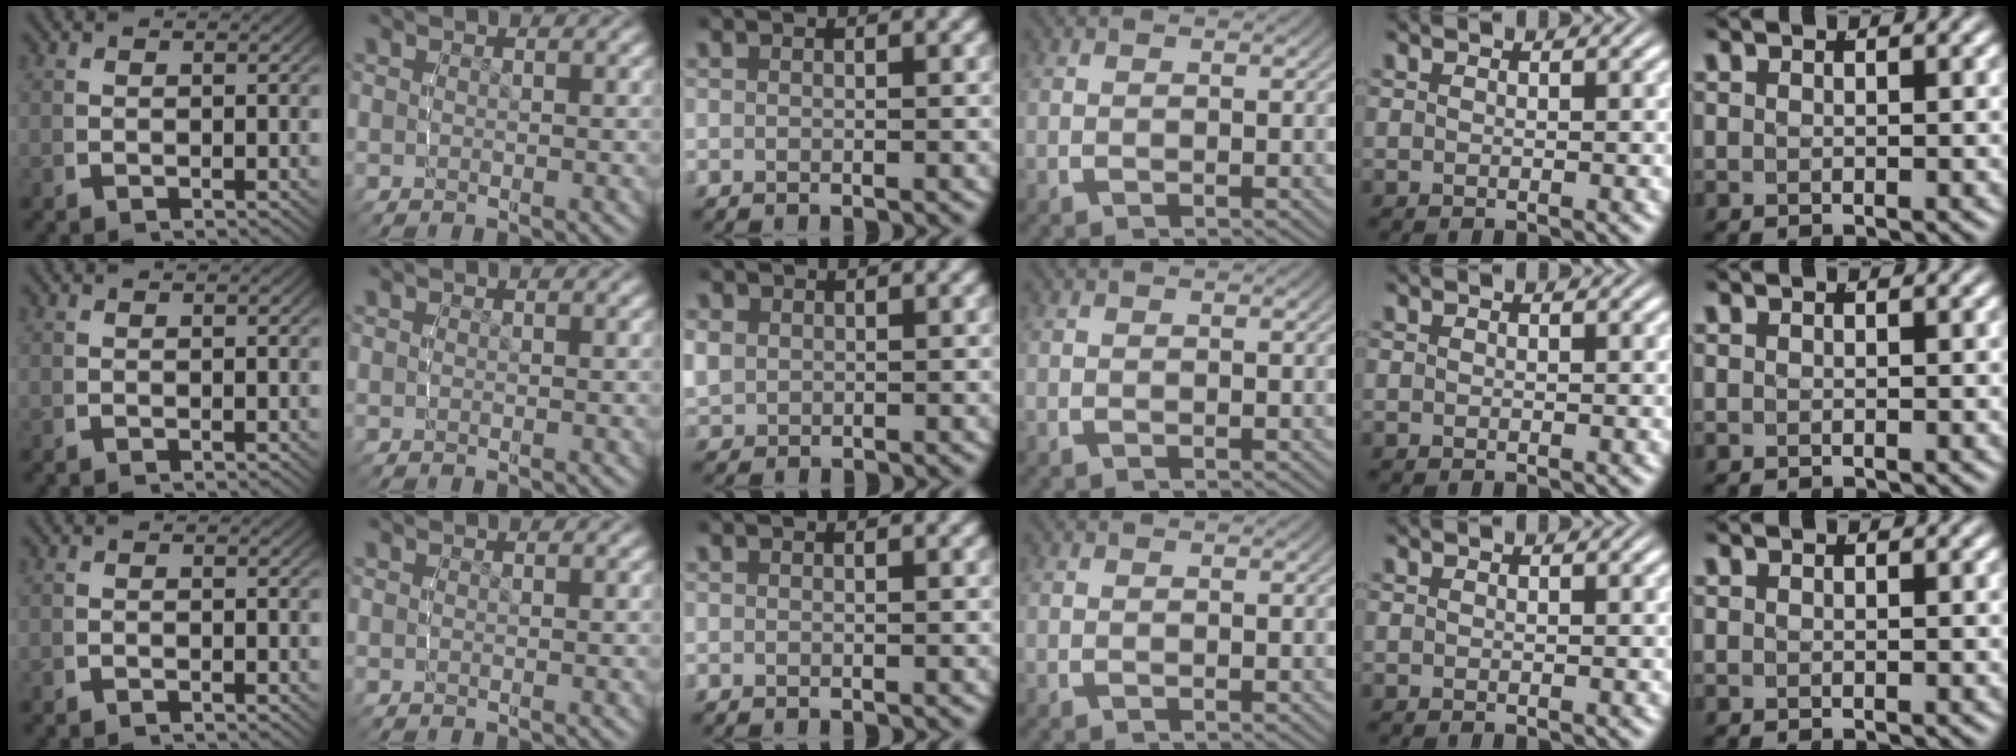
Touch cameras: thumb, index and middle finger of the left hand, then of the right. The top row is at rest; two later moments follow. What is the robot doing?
{"motion": "lift_and_place", "object": "air blower"}